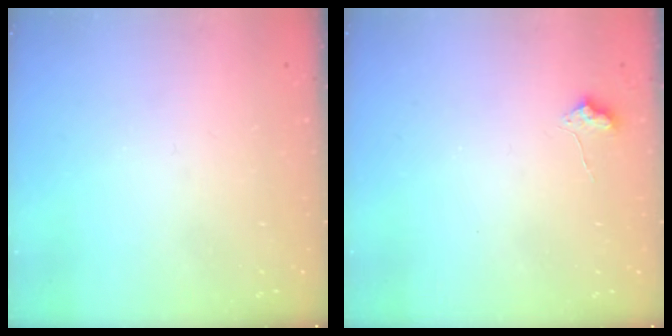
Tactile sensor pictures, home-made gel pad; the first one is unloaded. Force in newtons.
{"total": 6.5, "press": 6.5, "slide": 0.8}